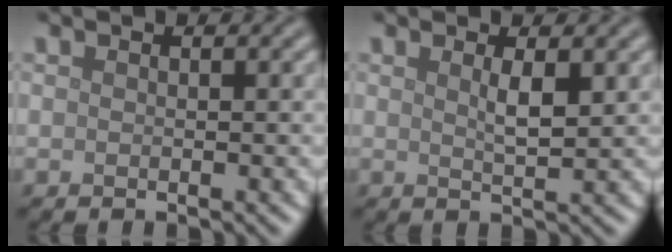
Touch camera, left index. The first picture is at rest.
{"total": 1.9, "force": [0.8, 0.4, 1.7], "torque": [-0.030, -0.002, 0.013]}